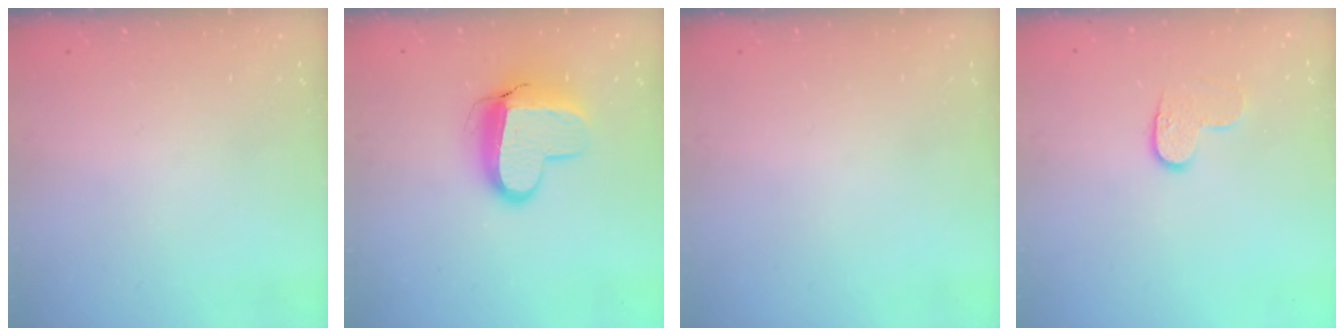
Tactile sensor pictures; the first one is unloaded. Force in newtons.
{"total": 11.8, "press": 11.8, "slide": 1.2}
{"total": 0.0}
{"total": 6.2, "press": 6.2, "slide": 0.3}